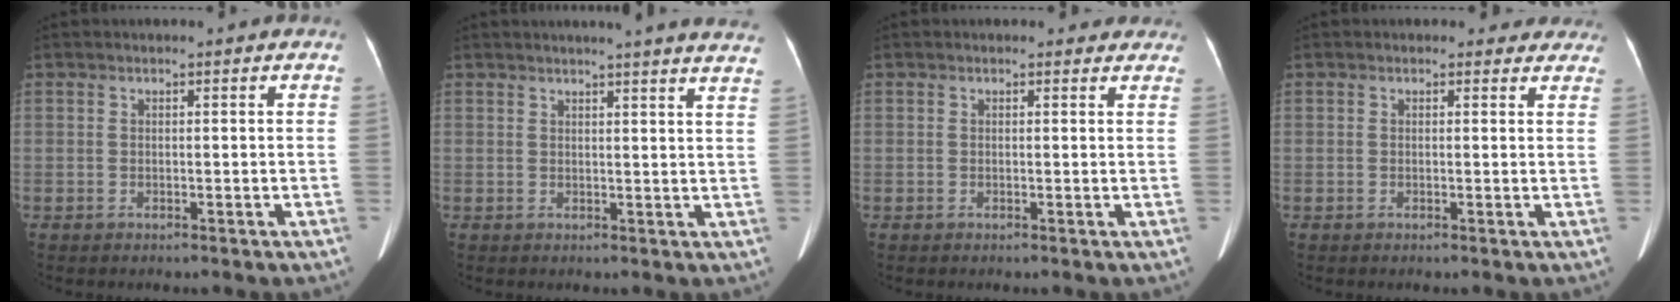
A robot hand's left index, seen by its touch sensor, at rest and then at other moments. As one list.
[{"total": 15.7, "force": [14.4, 0.0, 6.1], "torque": [-0.081, -0.025, 0.157]}, {"total": 2.7, "force": [2.3, 1.3, 0.3], "torque": [0.006, 0.000, 0.010]}, {"total": 3.8, "force": [3.3, 1.9, 0.2], "torque": [0.015, -0.003, 0.017]}]